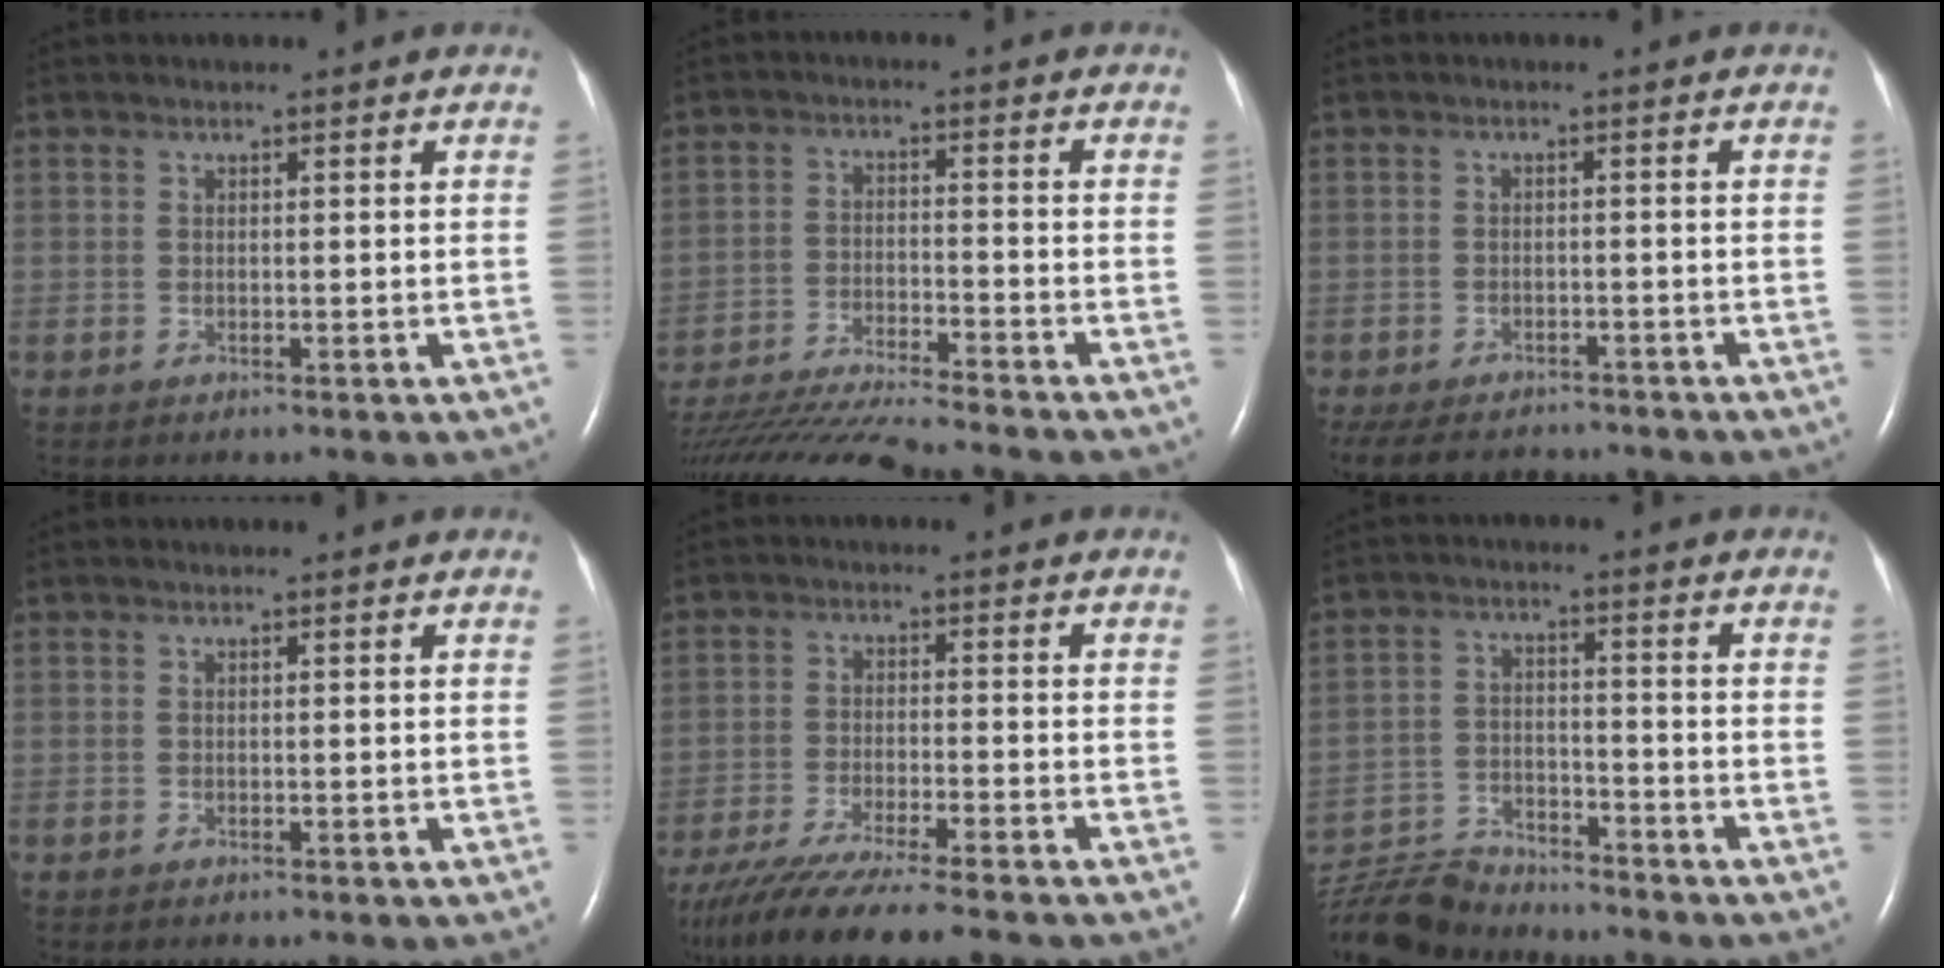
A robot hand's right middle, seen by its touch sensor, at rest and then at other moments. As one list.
[{"total": 16.9, "force": [-15.5, -0.7, 6.7], "torque": [-0.124, -0.037, -0.258]}, {"total": 11.6, "force": [-9.9, 4.6, 3.9], "torque": [-0.095, -0.007, -0.131]}, {"total": 0.0}, {"total": 15.8, "force": [-13.5, 0.7, 8.2], "torque": [-0.144, -0.041, -0.216]}, {"total": 10.0, "force": [-9.8, 1.2, 1.4], "torque": [-0.033, -0.003, -0.178]}]